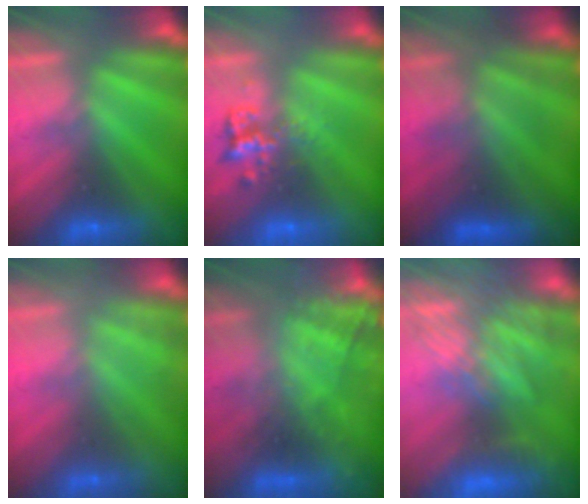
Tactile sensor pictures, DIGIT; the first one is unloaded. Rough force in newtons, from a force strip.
{"total": 2.3}
{"total": 4.4}
{"total": 2.7}
{"total": 8.8}
{"total": 8.7}